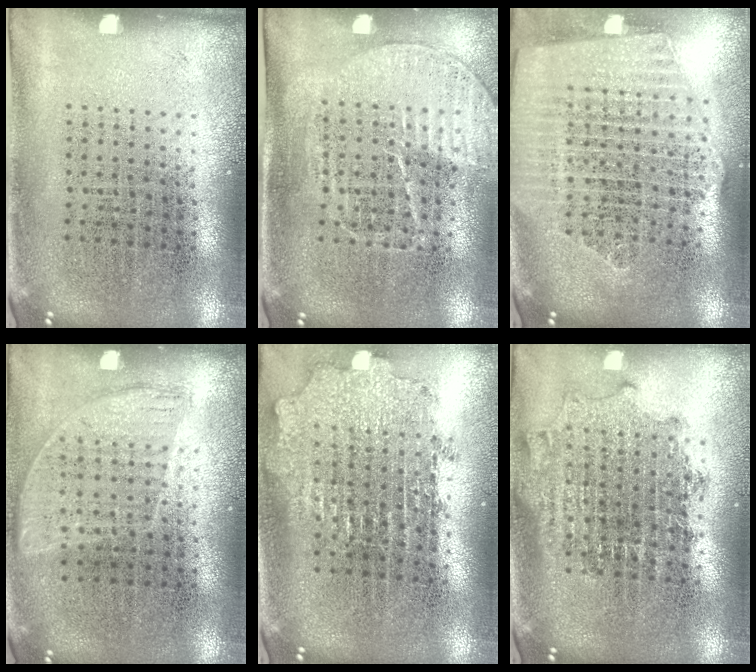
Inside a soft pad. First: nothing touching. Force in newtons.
{"total": 1.3, "press": 1.3, "slide": 0.2}
{"total": 2.4, "press": 2.2, "slide": 1.2}
{"total": 0.9, "press": 0.8, "slide": 0.5}
{"total": 2.1, "press": 1.6, "slide": 1.2}
{"total": 1.8, "press": 1.4, "slide": 1.0}